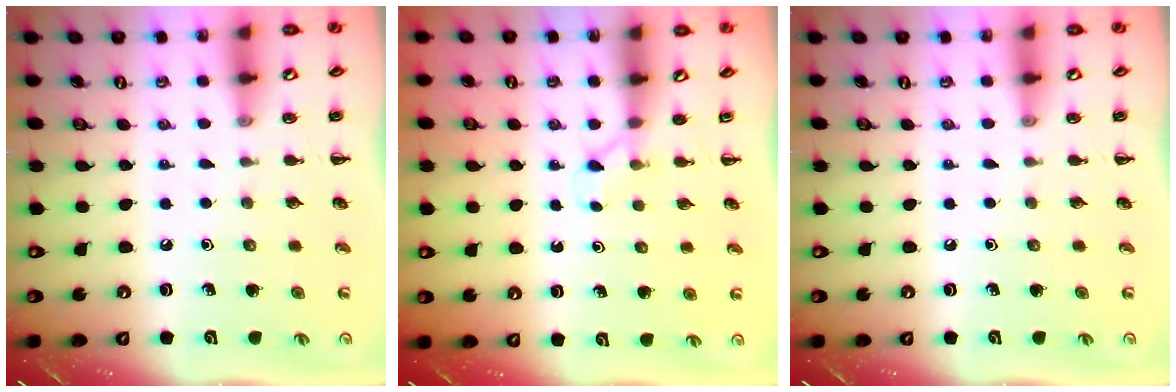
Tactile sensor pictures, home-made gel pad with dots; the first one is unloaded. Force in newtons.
{"total": 2.4, "press": 2.3, "slide": 0.7}
{"total": 0.0}